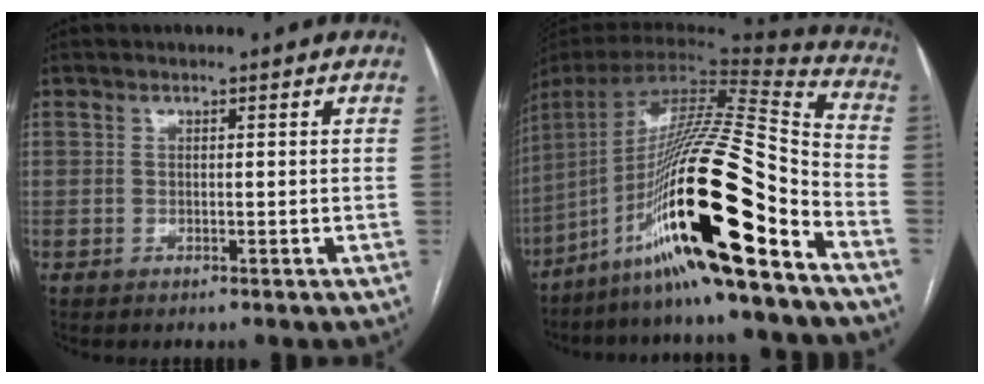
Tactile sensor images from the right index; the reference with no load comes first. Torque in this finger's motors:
{"motor_torque": [2.14, 0.00, 1.05, 0.21]}